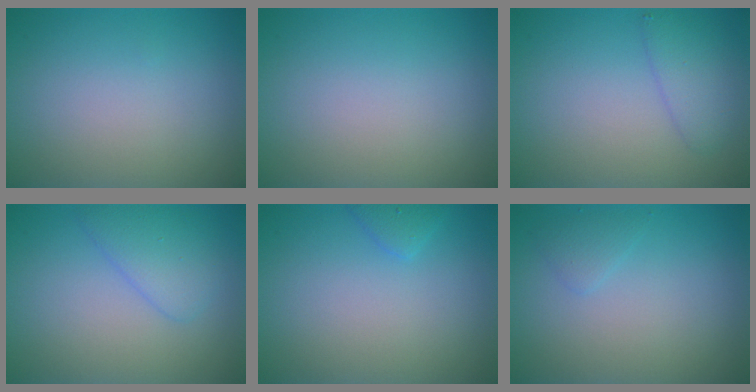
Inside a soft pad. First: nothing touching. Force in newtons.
{"total": 0.0}
{"total": 2.3, "press": 2.3, "slide": 0.1}
{"total": 2.8, "press": 2.8, "slide": 0.1}
{"total": 1.2, "press": 1.2, "slide": 0.1}
{"total": 1.0, "press": 1.0, "slide": 0.1}